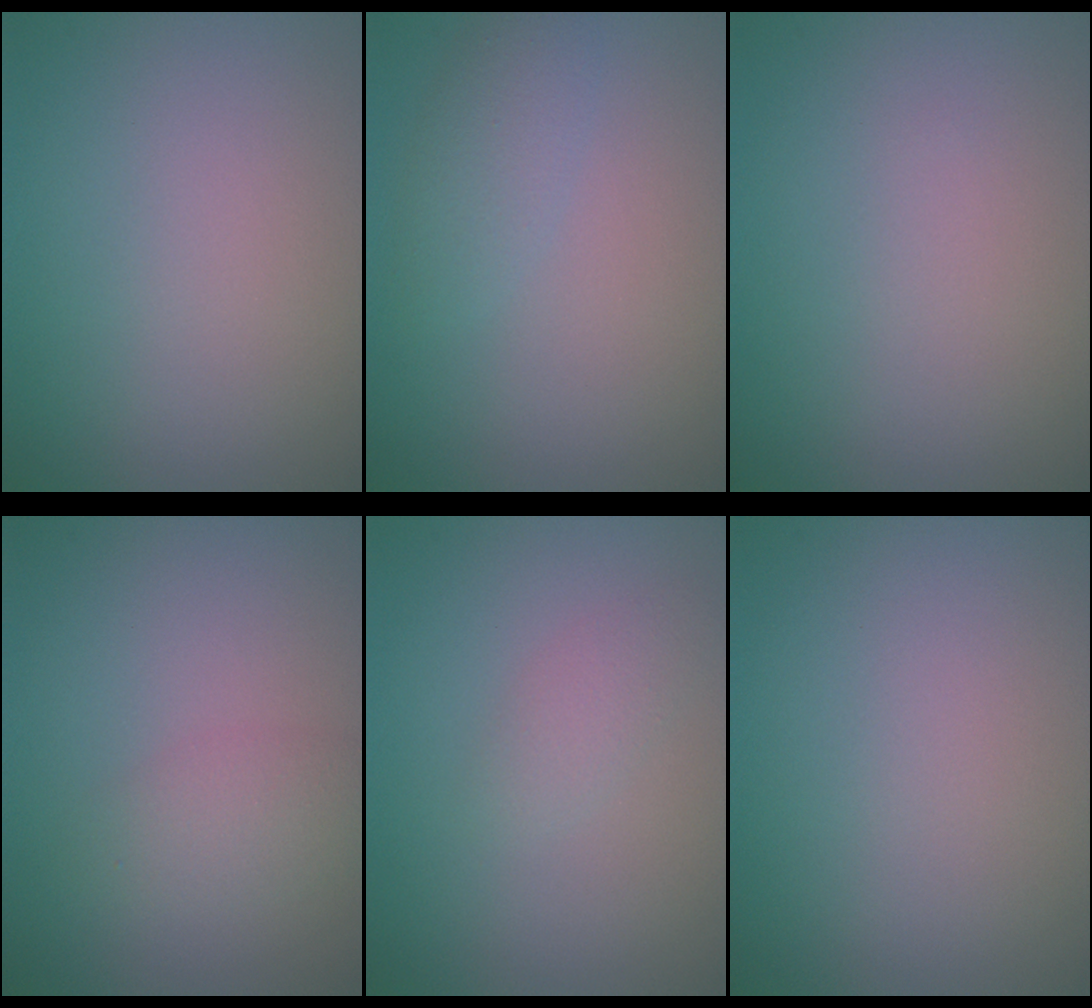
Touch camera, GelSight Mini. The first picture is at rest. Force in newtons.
{"total": 1.7, "press": 1.7, "slide": 0.1}
{"total": 0.0}
{"total": 2.1, "press": 2.1, "slide": 0.0}
{"total": 1.3, "press": 1.3, "slide": 0.0}
{"total": 0.0}